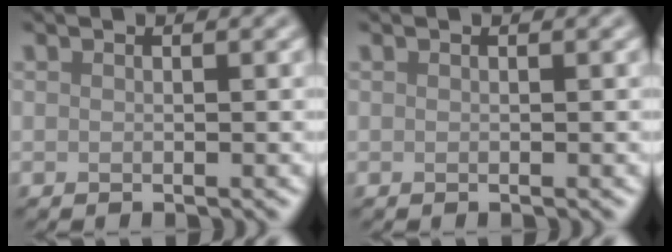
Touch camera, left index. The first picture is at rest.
{"total": 0.0}